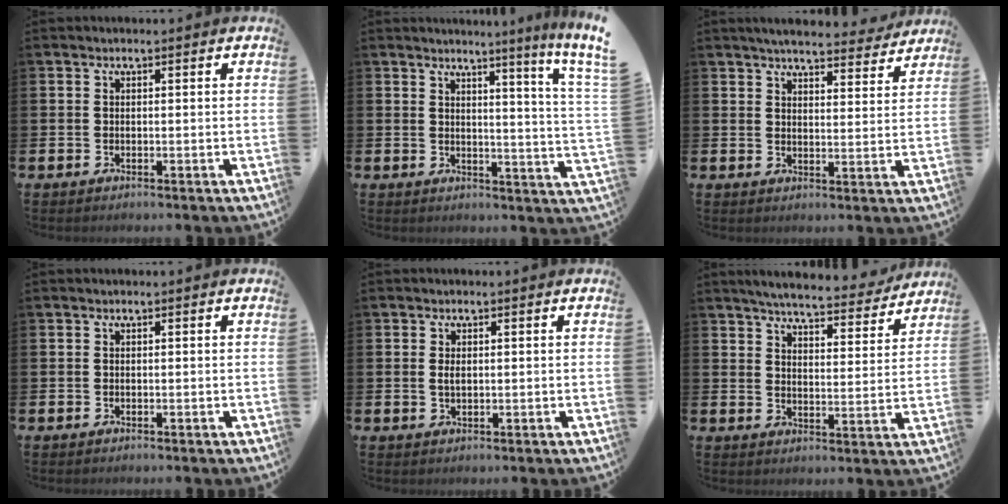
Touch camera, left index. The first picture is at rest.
{"total": 3.7, "force": [3.2, -1.1, 1.4], "torque": [-0.028, -0.040, 0.044]}
{"total": 5.2, "force": [5.0, 0.6, 1.2], "torque": [-0.024, -0.031, 0.085]}
{"total": 0.0}
{"total": 1.3, "force": [0.3, 0.7, 1.1], "torque": [-0.009, 0.000, 0.002]}
{"total": 5.8, "force": [5.5, 0.5, 1.5], "torque": [-0.035, -0.041, 0.091]}